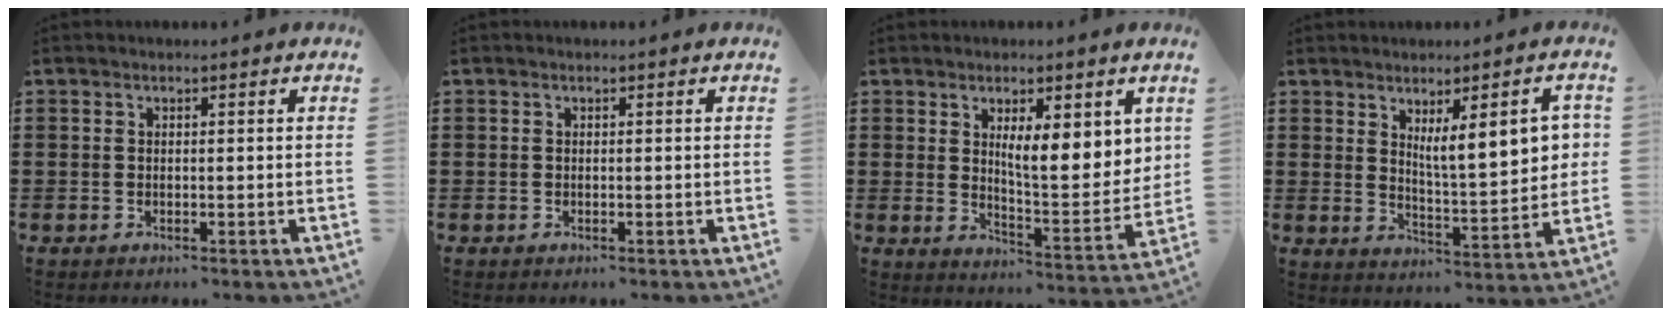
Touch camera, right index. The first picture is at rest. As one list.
[{"total": 0.0}, {"total": 6.7, "force": [3.3, 2.0, 5.5], "torque": [-0.091, -0.025, 0.051]}, {"total": 8.9, "force": [3.5, 2.4, 7.8], "torque": [-0.128, -0.004, 0.055]}]